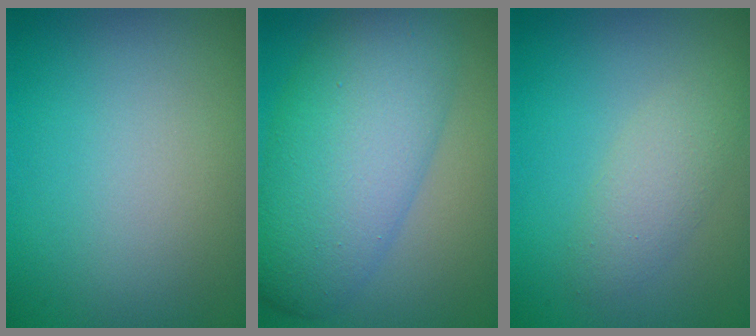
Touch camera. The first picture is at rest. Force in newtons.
{"total": 9.0, "press": 9.0, "slide": 0.2}
{"total": 2.4, "press": 2.4, "slide": 0.1}